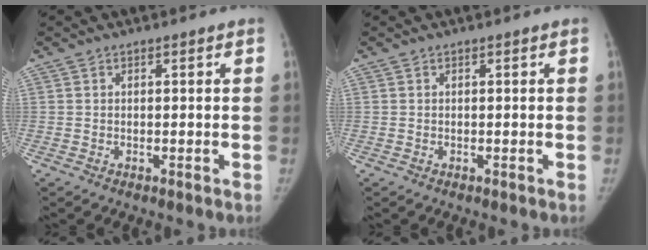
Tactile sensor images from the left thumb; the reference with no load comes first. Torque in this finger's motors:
{"motor_torque": [0.06, -0.03, 0.12, -0.10, 0.02]}